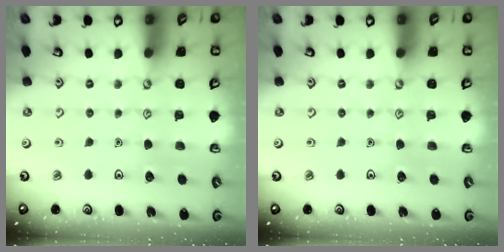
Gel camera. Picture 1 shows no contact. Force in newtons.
{"total": 0.0}